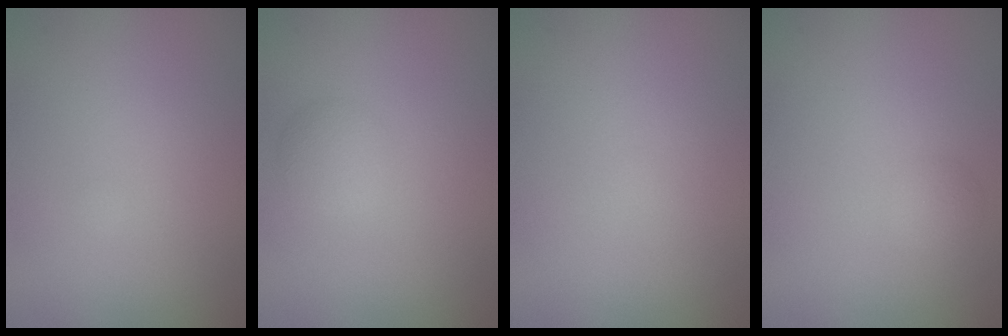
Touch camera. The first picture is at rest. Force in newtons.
{"total": 1.9, "press": 1.9, "slide": 0.1}
{"total": 0.0}
{"total": 1.0, "press": 1.0, "slide": 0.1}